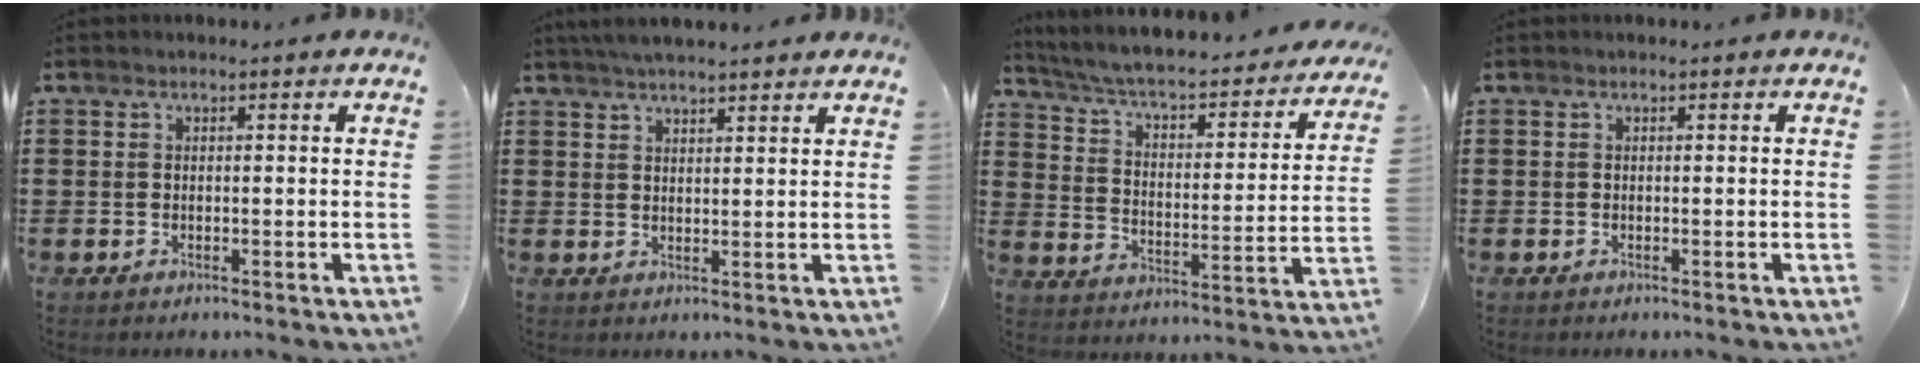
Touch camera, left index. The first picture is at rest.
{"total": 3.4, "force": [3.2, 0.0, 1.1], "torque": [-0.031, -0.002, 0.060]}
{"total": 4.5, "force": [3.8, 0.4, 2.4], "torque": [-0.066, -0.038, 0.054]}
{"total": 0.0}